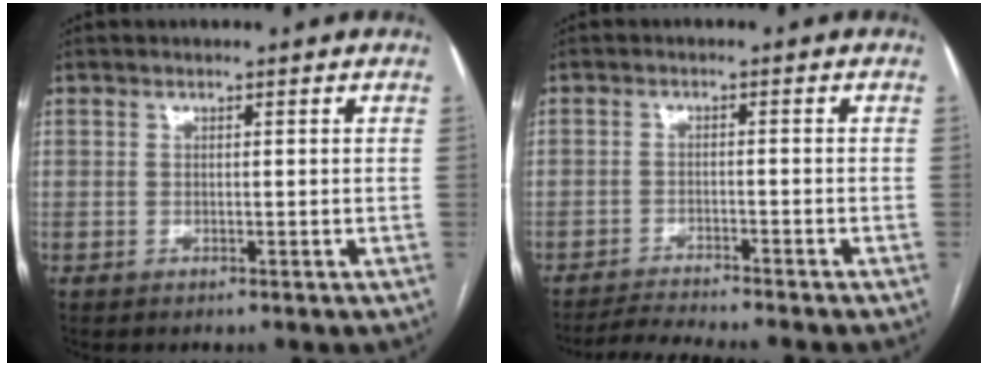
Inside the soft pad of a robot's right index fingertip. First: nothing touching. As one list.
[{"total": 6.5, "force": [-6.1, -1.0, 2.1], "torque": [-0.031, -0.016, -0.101]}]